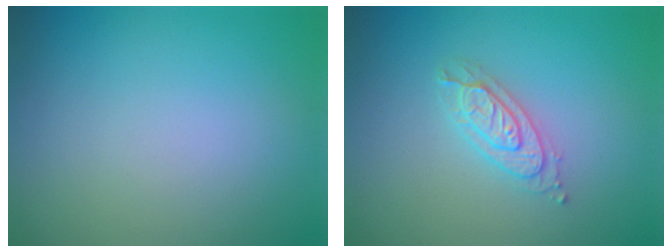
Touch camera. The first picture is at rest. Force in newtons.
{"total": 2.6, "press": 2.6, "slide": 0.5}